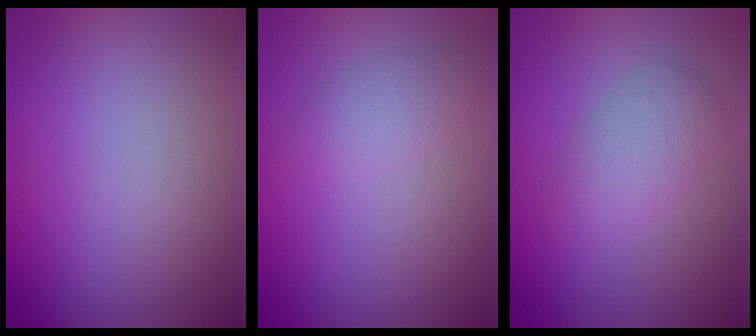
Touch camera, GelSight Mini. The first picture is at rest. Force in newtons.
{"total": 1.8, "press": 1.8, "slide": 0.0}
{"total": 2.7, "press": 2.7, "slide": 0.1}